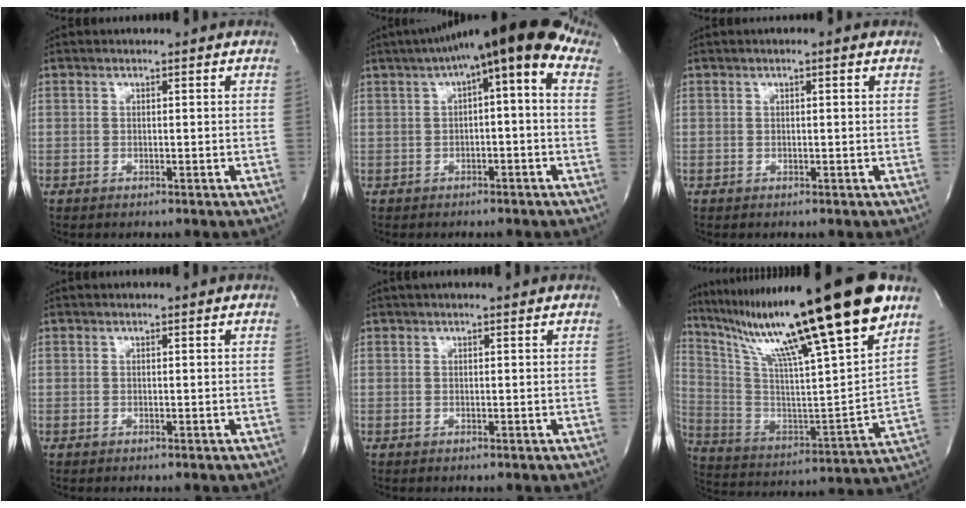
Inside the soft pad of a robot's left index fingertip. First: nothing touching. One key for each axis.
{"total": 13.3, "fx": 5.8, "fy": 3.3, "fz": 11.5, "tx": -0.162, "ty": 0.055, "tz": 0.076}
{"total": 1.1, "fx": 0.5, "fy": 0.2, "fz": 1.0, "tx": -0.020, "ty": 0.007, "tz": 0.006}
{"total": 0.0}
{"total": 3.1, "fx": 2.7, "fy": 0.1, "fz": 1.5, "tx": -0.019, "ty": 0.027, "tz": 0.034}
{"total": 27.9, "fx": 19.5, "fy": 0.4, "fz": 20.0, "tx": -0.356, "ty": -0.006, "tz": 0.325}